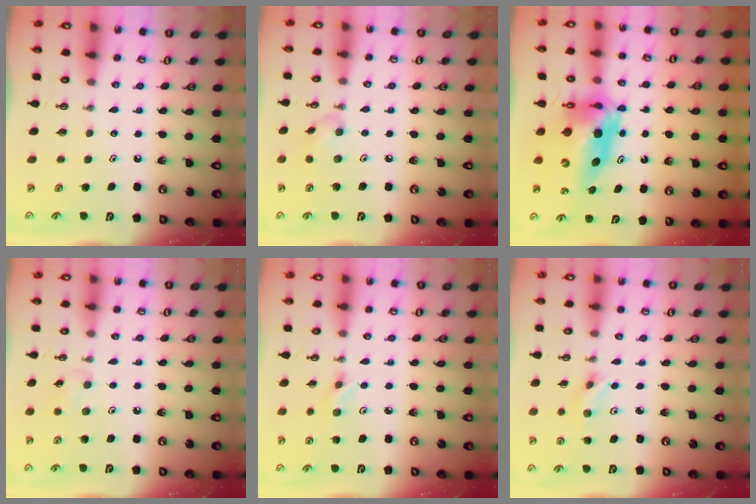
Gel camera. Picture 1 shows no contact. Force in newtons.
{"total": 6.8, "press": 6.8, "slide": 0.9}
{"total": 14.1, "press": 14.0, "slide": 1.6}
{"total": 5.3, "press": 5.1, "slide": 1.4}
{"total": 3.9, "press": 3.7, "slide": 1.3}
{"total": 2.6, "press": 2.4, "slide": 0.9}